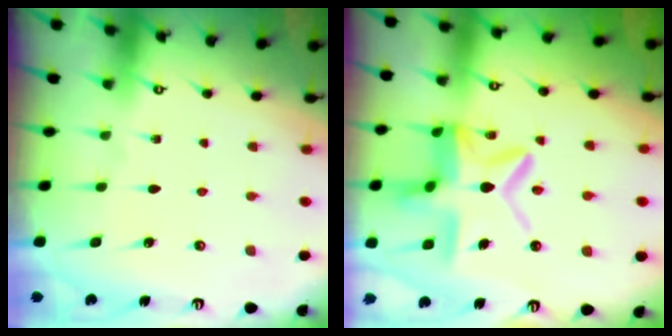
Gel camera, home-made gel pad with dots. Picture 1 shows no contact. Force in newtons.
{"total": 14.5, "press": 14.5, "slide": 1.2}